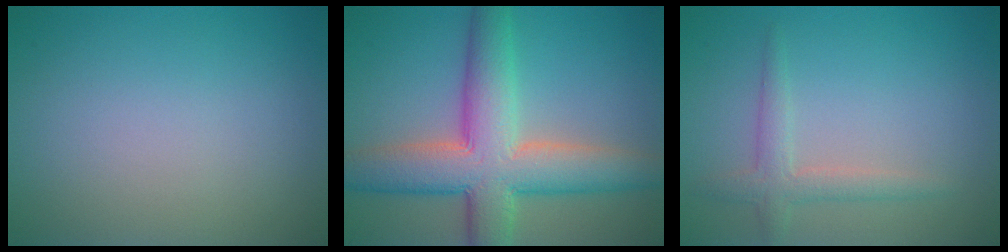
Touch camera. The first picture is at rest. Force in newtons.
{"total": 9.4, "press": 9.4, "slide": 0.4}
{"total": 2.3, "press": 2.3, "slide": 0.1}